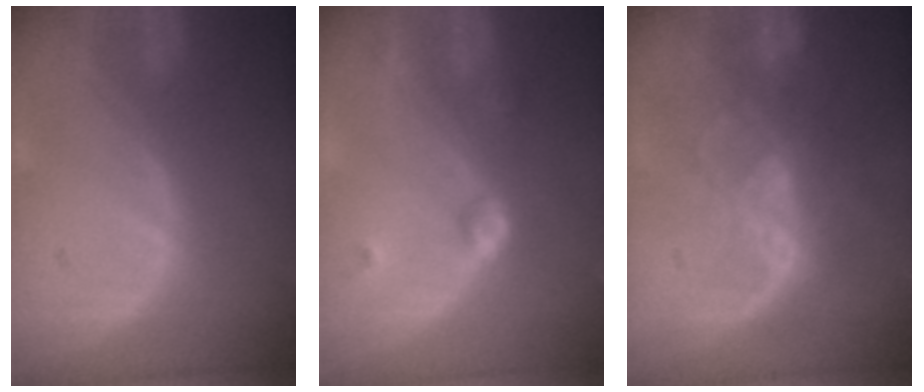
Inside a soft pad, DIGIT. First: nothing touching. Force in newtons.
{"total": 3.9, "press": 3.6, "slide": 1.5}
{"total": 6.6, "press": 5.9, "slide": 2.8}